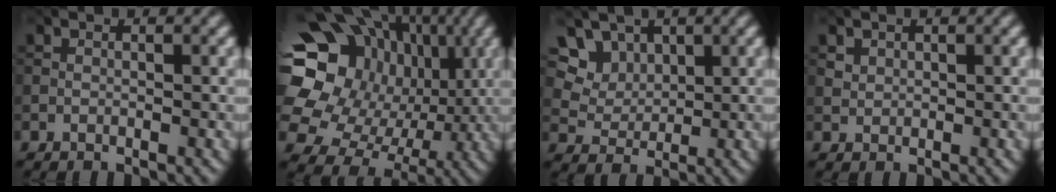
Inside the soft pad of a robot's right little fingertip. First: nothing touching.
{"total": 19.1, "force": [2.9, 17.1, 8.0], "torque": [-0.186, 0.021, 0.031]}
{"total": 5.0, "force": [3.0, 3.7, 1.5], "torque": [-0.035, -0.008, 0.073]}
{"total": 0.9, "force": [0.3, 0.7, 0.3], "torque": [-0.007, 0.001, 0.008]}